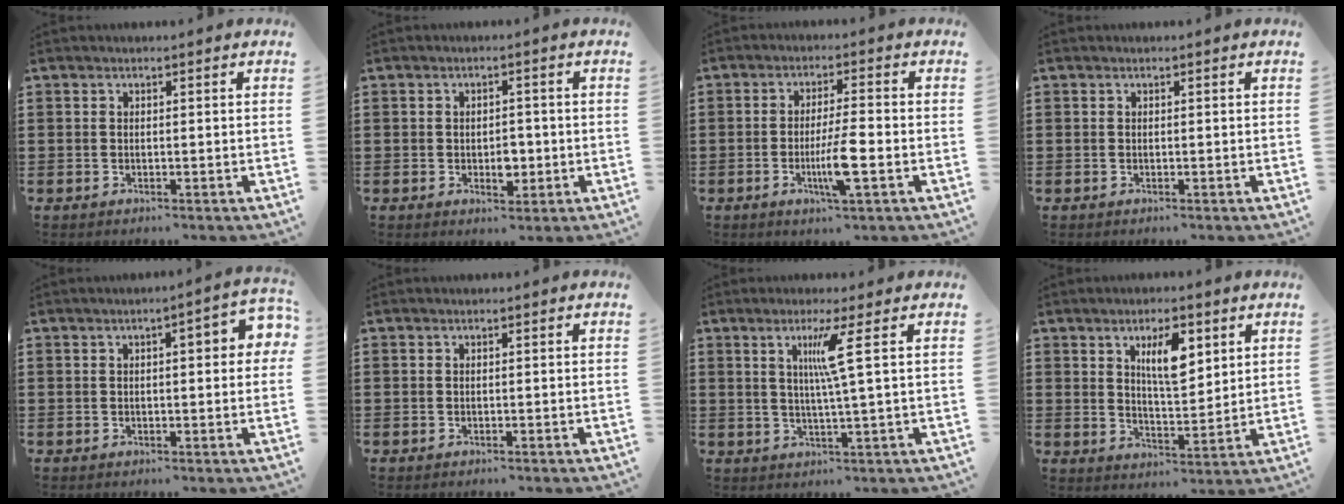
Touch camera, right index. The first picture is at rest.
{"total": 3.2, "force": [-0.7, 1.8, 2.5], "torque": [-0.040, -0.003, -0.013]}
{"total": 6.6, "force": [-1.9, 0.5, 6.2], "torque": [-0.125, -0.015, -0.039]}
{"total": 0.0}
{"total": 3.8, "force": [0.4, 0.9, 3.7], "torque": [-0.051, 0.001, -0.001]}
{"total": 0.0}
{"total": 5.6, "force": [1.5, -1.0, 5.3], "torque": [-0.105, -0.007, 0.019]}
{"total": 6.8, "force": [3.0, 2.4, 5.6], "torque": [-0.101, 0.000, 0.047]}